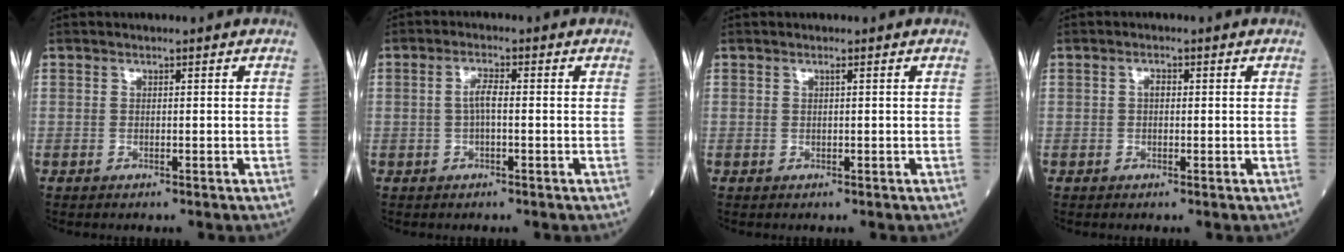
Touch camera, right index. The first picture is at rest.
{"total": 2.5, "force": [-0.2, 0.6, 2.4], "torque": [-0.047, 0.006, -0.005]}
{"total": 0.0}
{"total": 1.3, "force": [0.1, 0.8, 1.0], "torque": [-0.015, 0.007, -0.001]}